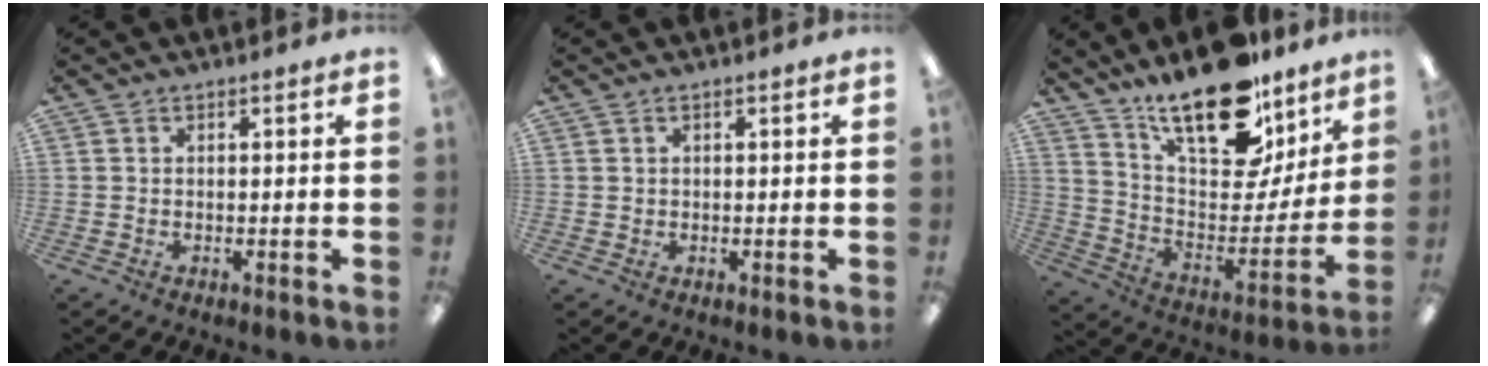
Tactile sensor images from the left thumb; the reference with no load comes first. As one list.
[{"total": 0.6, "force": [0.4, 0.5, 0.2], "torque": [-0.004, 0.005, 0.006]}, {"total": 23.6, "force": [17.2, 9.9, 12.6], "torque": [-0.191, -0.113, 0.301]}]